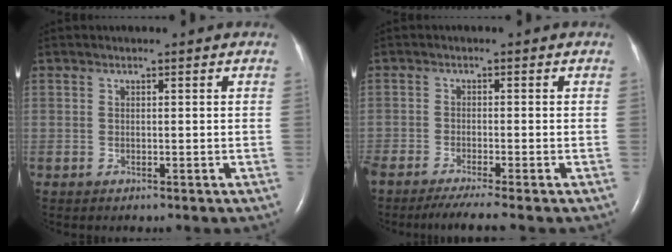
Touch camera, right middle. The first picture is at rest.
{"total": 5.4, "force": [-4.4, -0.5, 3.1], "torque": [-0.049, -0.015, -0.074]}